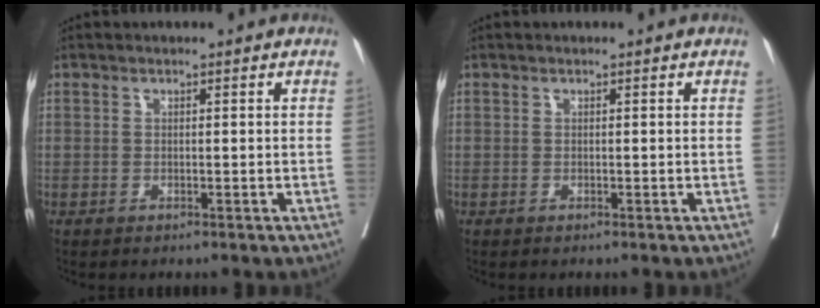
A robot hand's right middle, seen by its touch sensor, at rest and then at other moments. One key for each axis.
{"total": 0.0}